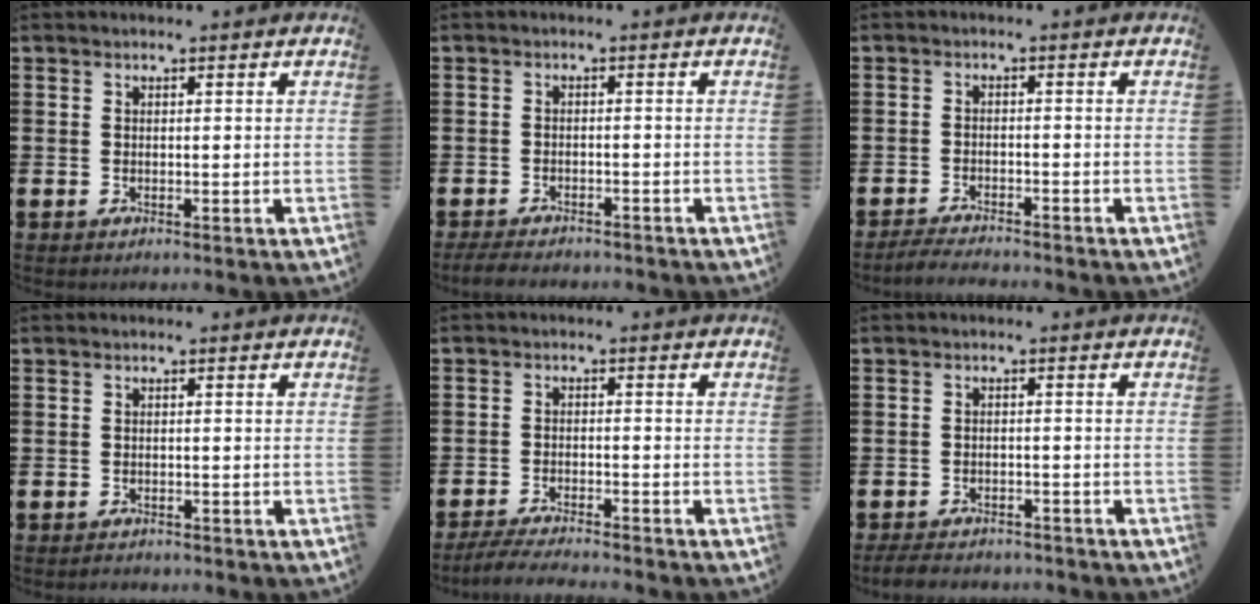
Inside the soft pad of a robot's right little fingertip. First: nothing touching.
{"total": 1.9, "force": [-1.8, 0.2, 0.4], "torque": [-0.010, 0.004, -0.039]}
{"total": 2.1, "force": [-2.1, 0.0, 0.3], "torque": [-0.008, 0.005, -0.043]}
{"total": 0.6, "force": [-0.6, 0.1, 0.0], "torque": [-0.002, -0.001, -0.014]}
{"total": 3.1, "force": [-2.9, -0.1, 0.9], "torque": [-0.021, 0.000, -0.060]}
{"total": 2.2, "force": [-2.2, 0.3, 0.1], "torque": [-0.008, 0.003, -0.048]}